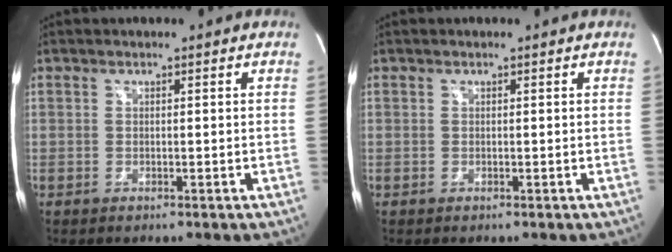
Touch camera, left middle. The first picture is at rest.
{"total": 0.0}